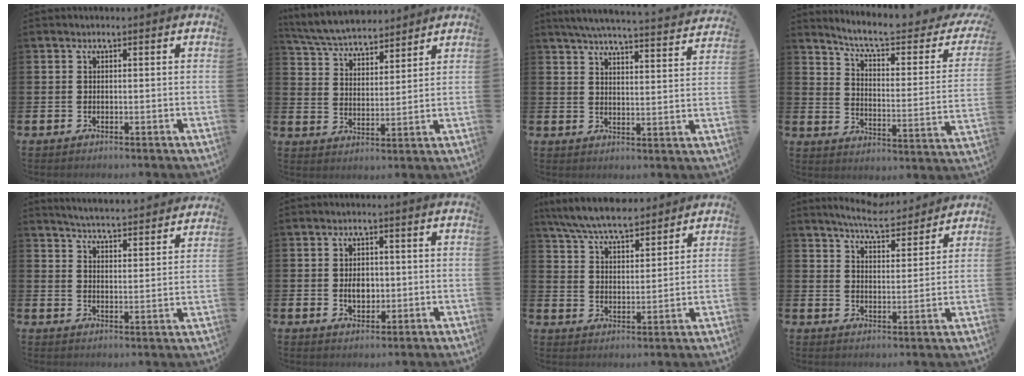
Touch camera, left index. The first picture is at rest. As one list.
[{"total": 5.9, "force": [5.7, 1.4, 1.0], "torque": [-0.050, -0.029, 0.102]}, {"total": 5.8, "force": [5.6, -0.1, 1.4], "torque": [-0.041, -0.040, 0.096]}, {"total": 7.3, "force": [6.0, 1.4, 3.9], "torque": [-0.094, -0.040, 0.093]}, {"total": 5.4, "force": [5.4, 0.0, 0.5], "torque": [-0.023, -0.046, 0.093]}, {"total": 3.5, "force": [-0.1, 2.5, 2.4], "torque": [-0.028, 0.000, -0.010]}, {"total": 7.5, "force": [7.1, 1.3, 2.2], "torque": [-0.074, -0.029, 0.130]}, {"total": 6.7, "force": [6.5, 0.5, 1.7], "torque": [-0.043, -0.039, 0.114]}]